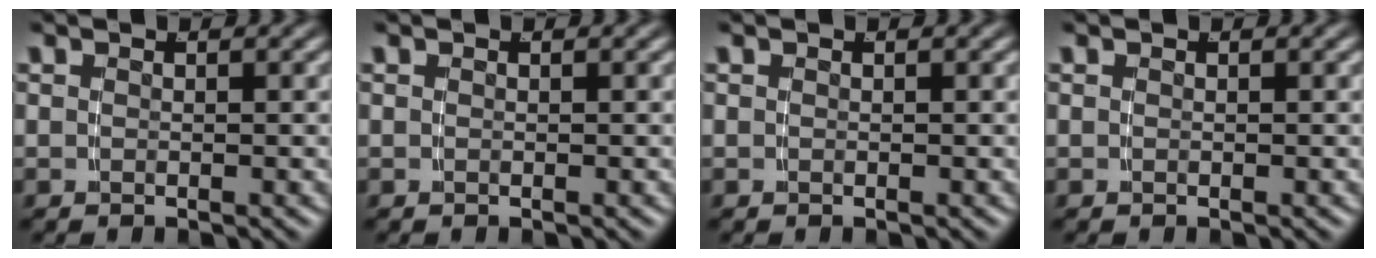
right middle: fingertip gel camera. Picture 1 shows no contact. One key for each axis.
{"total": 0.0}
{"total": 0.0}
{"total": 0.0}